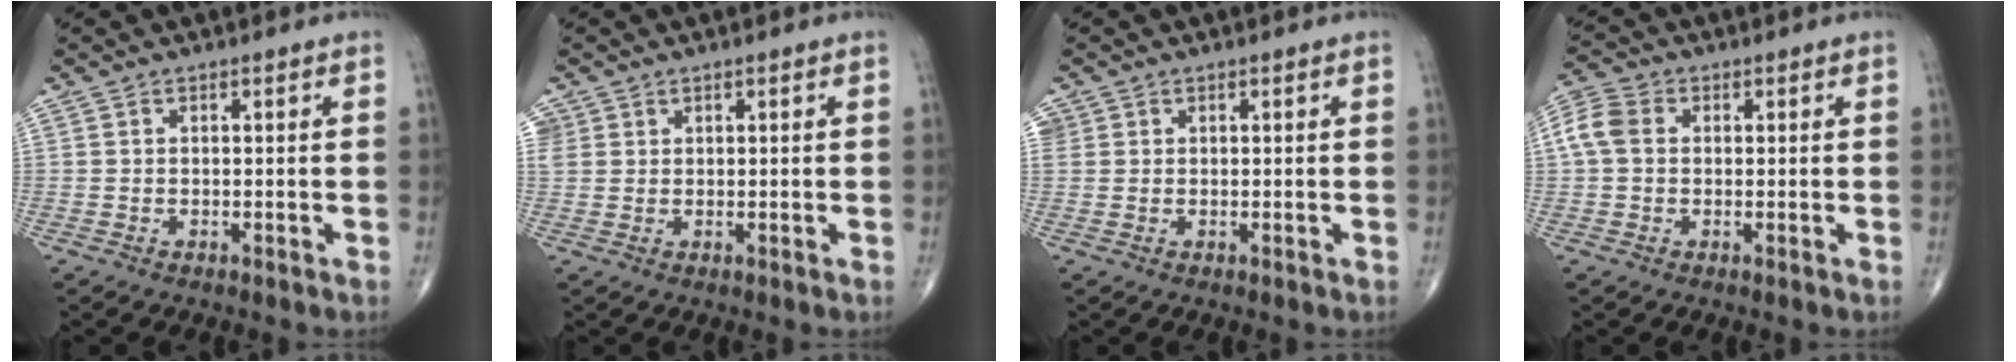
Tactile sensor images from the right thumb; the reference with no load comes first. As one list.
[{"total": 2.5, "force": [1.3, 2.2, 0.4], "torque": [0.007, 0.000, 0.024]}, {"total": 1.8, "force": [0.7, 1.6, 0.3], "torque": [0.005, 0.004, 0.012]}, {"total": 5.9, "force": [0.6, 4.5, 3.7], "torque": [-0.088, 0.020, 0.006]}]